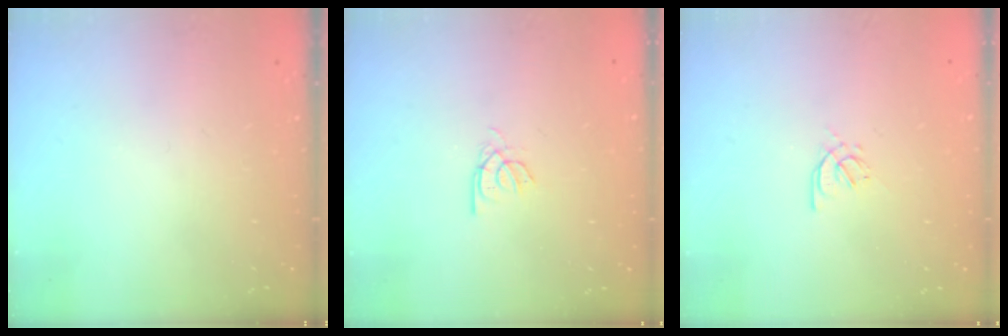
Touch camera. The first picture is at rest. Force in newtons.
{"total": 2.2, "press": 2.2, "slide": 0.2}
{"total": 2.4, "press": 2.4, "slide": 0.6}